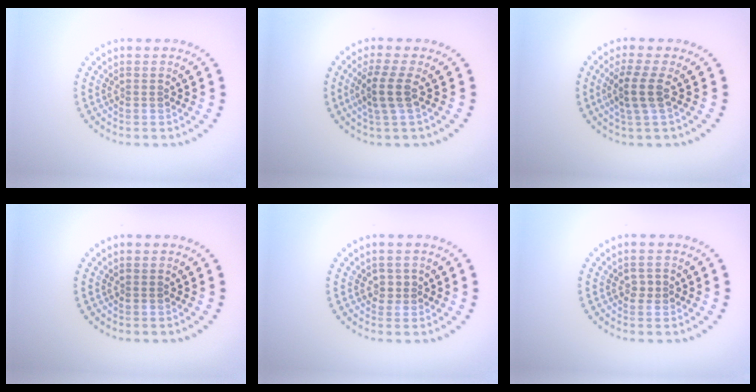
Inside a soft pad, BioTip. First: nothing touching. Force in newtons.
{"total": 2.6, "press": 2.0, "slide": 1.6}
{"total": 2.6, "press": 2.0, "slide": 1.6}
{"total": 0.0}
{"total": 1.2, "press": 1.0, "slide": 0.7}
{"total": 1.1, "press": 1.0, "slide": 0.3}